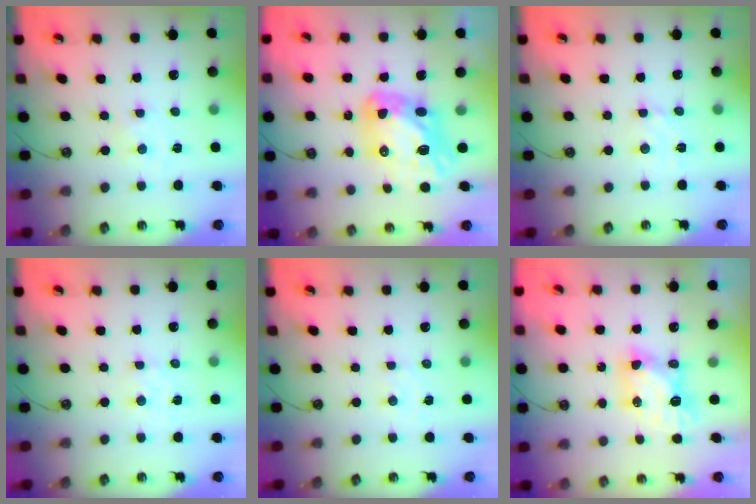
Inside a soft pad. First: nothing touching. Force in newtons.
{"total": 17.2, "press": 17.1, "slide": 1.8}
{"total": 4.0, "press": 4.0, "slide": 0.7}
{"total": 2.4, "press": 2.3, "slide": 0.6}
{"total": 4.2, "press": 4.1, "slide": 0.5}
{"total": 6.5, "press": 6.5, "slide": 0.4}